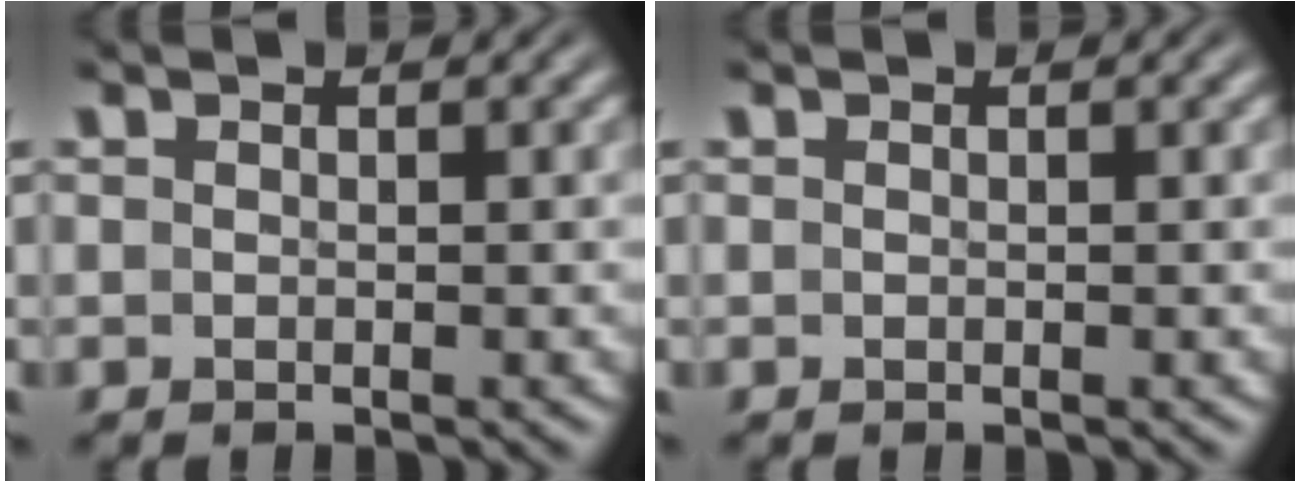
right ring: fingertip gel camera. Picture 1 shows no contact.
{"total": 0.0}